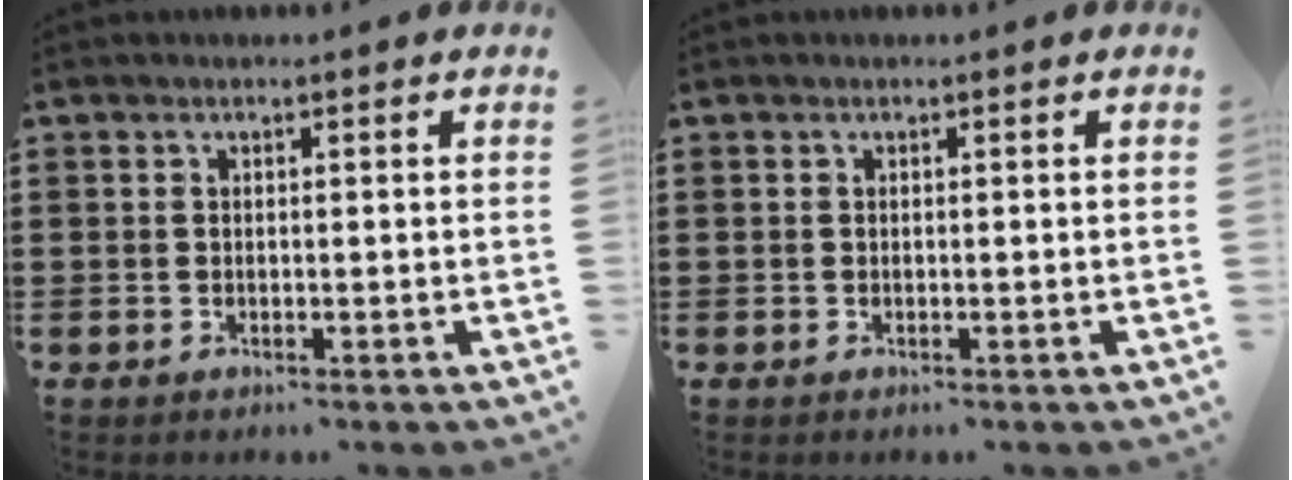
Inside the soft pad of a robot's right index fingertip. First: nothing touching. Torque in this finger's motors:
{"motor_torque": [0.00, 0.00, 0.00, 0.00]}